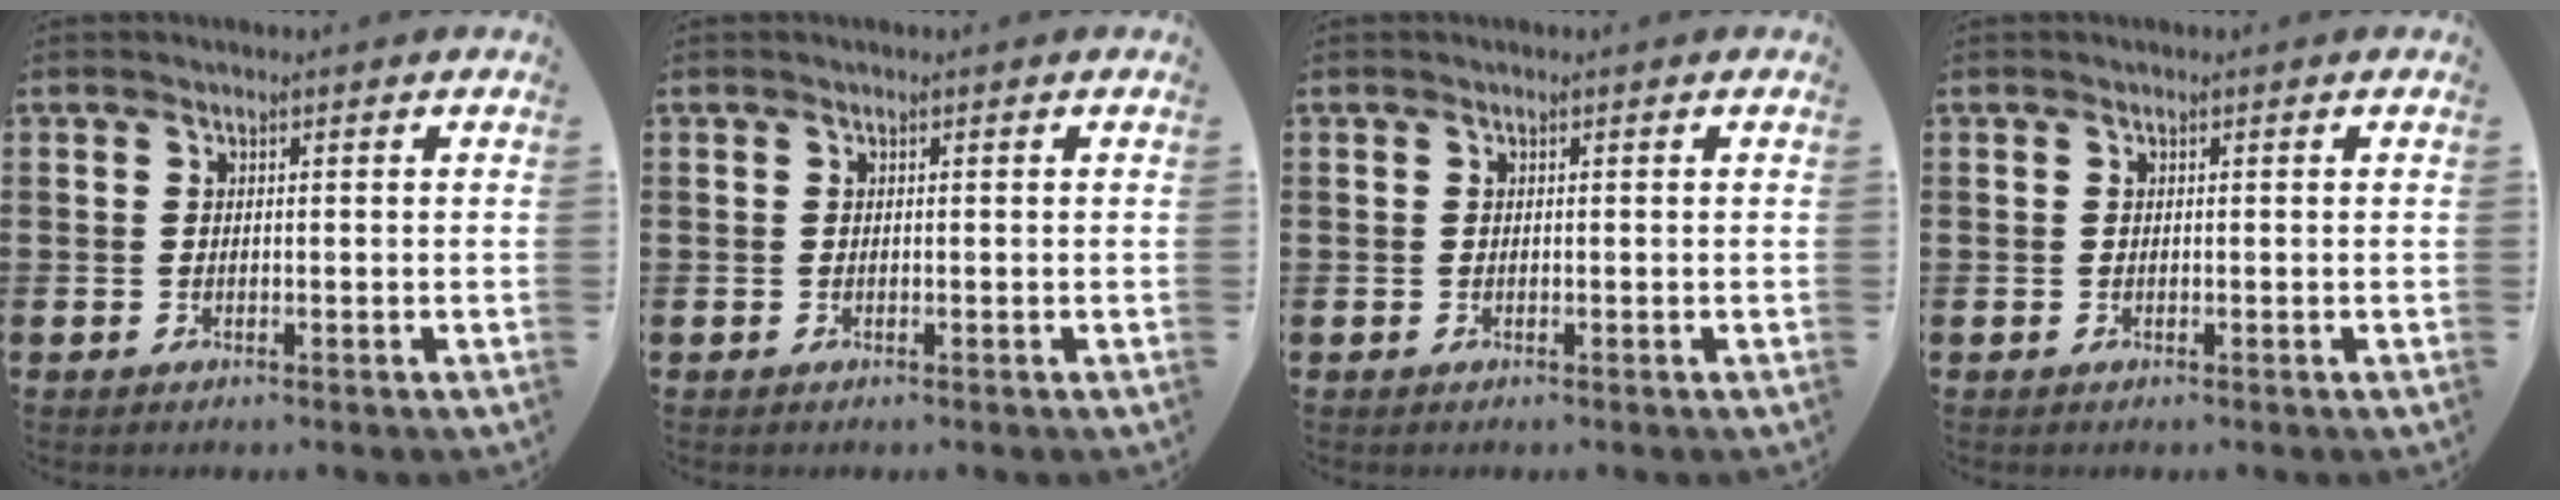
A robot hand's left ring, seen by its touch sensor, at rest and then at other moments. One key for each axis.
{"total": 0.0}
{"total": 0.0}
{"total": 0.0}